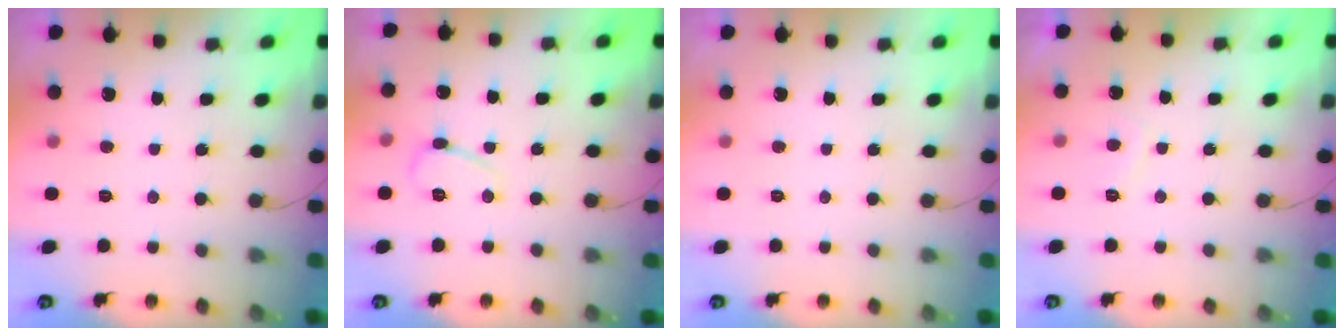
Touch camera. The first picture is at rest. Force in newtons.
{"total": 5.6, "press": 5.6, "slide": 0.6}
{"total": 0.0}
{"total": 1.5, "press": 1.3, "slide": 0.7}